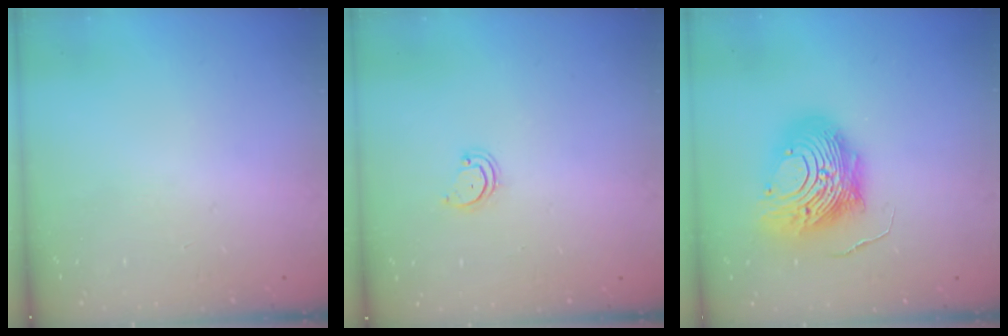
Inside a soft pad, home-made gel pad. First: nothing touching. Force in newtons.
{"total": 3.0, "press": 3.0, "slide": 0.2}
{"total": 15.7, "press": 15.6, "slide": 1.5}